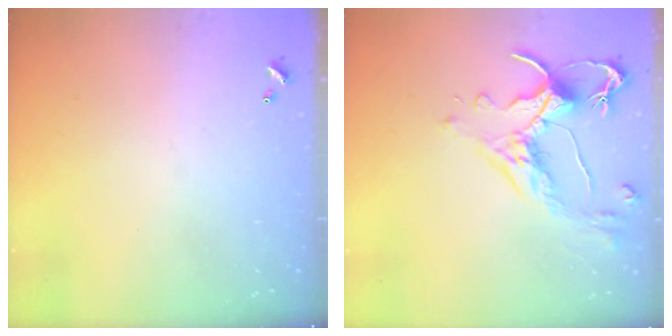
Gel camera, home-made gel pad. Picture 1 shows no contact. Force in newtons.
{"total": 2.6, "press": 2.2, "slide": 1.3}